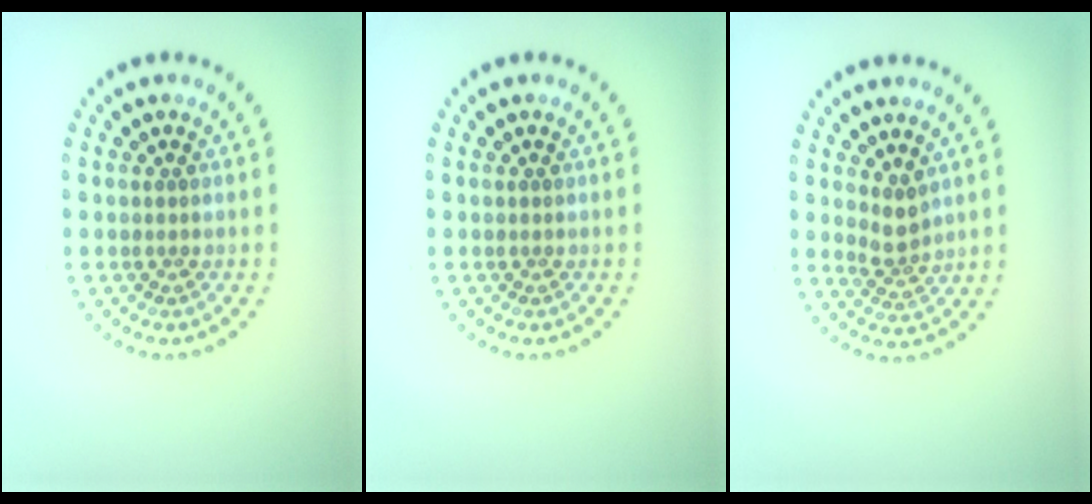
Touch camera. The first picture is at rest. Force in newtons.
{"total": 0.0}
{"total": 2.1, "press": 1.6, "slide": 1.4}